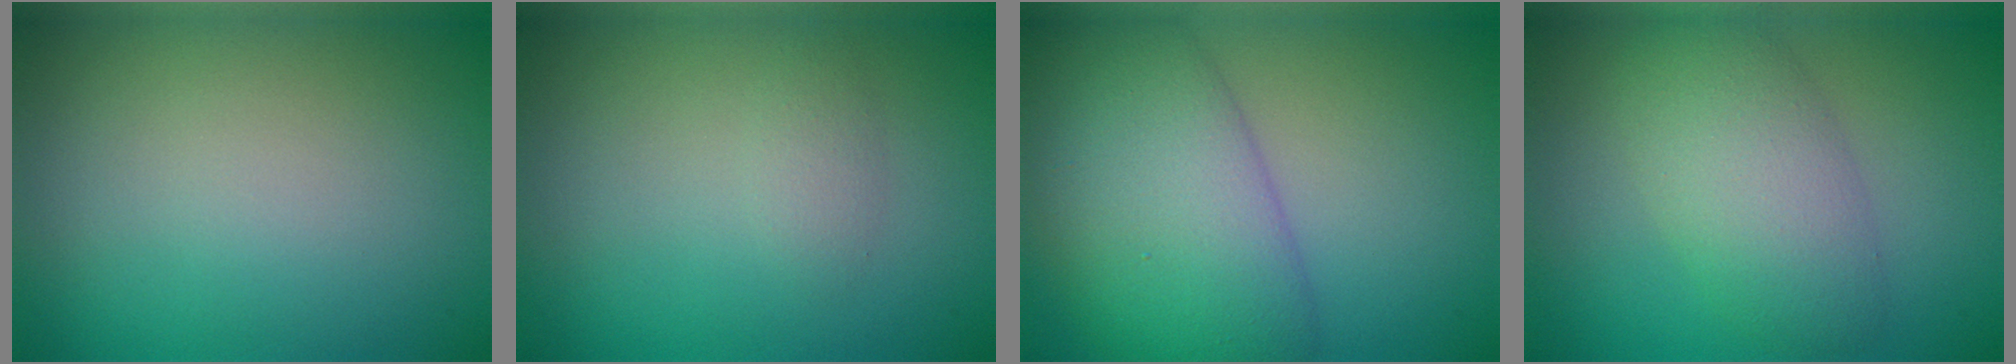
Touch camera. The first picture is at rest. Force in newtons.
{"total": 1.1, "press": 1.1, "slide": 0.0}
{"total": 9.9, "press": 9.9, "slide": 0.3}
{"total": 5.1, "press": 5.1, "slide": 0.2}